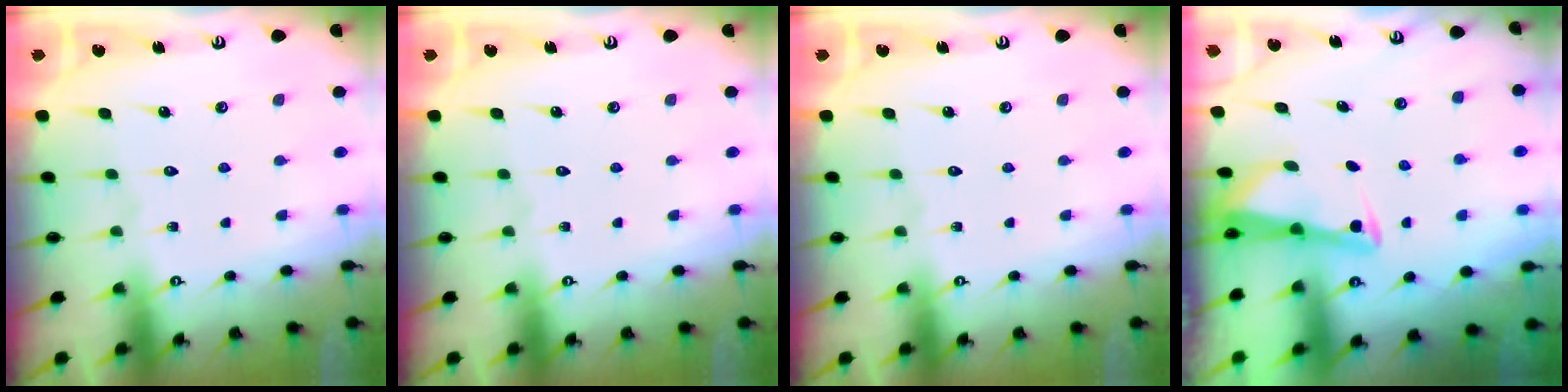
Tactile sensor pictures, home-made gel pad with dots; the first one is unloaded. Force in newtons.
{"total": 0.0}
{"total": 0.0}
{"total": 2.7, "press": 2.7, "slide": 0.2}